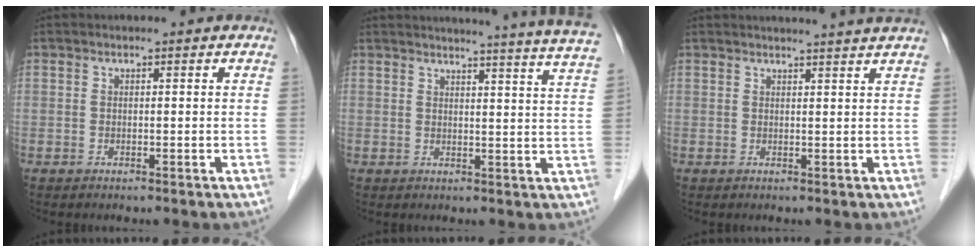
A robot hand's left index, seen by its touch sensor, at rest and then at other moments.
{"total": 16.8, "force": [16.0, -1.8, 4.9], "torque": [-0.073, -0.084, 0.172]}
{"total": 6.9, "force": [6.6, -1.1, 1.9], "torque": [-0.019, 0.001, 0.063]}